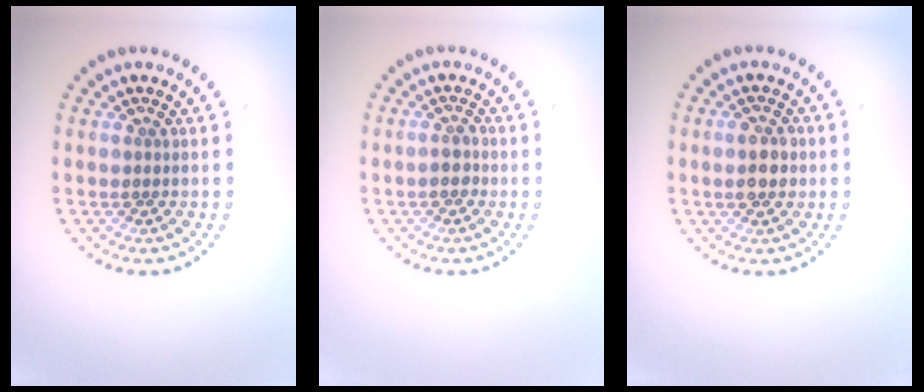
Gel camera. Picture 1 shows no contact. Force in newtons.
{"total": 1.4, "press": 1.3, "slide": 0.5}
{"total": 2.9, "press": 2.9, "slide": 0.1}